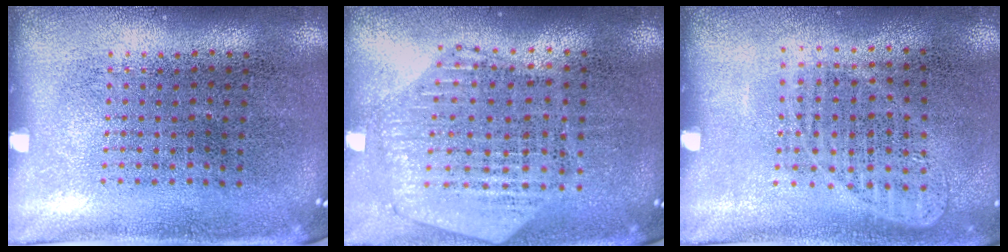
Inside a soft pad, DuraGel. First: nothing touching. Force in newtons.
{"total": 1.3, "press": 1.2, "slide": 0.2}
{"total": 1.0, "press": 0.9, "slide": 0.4}